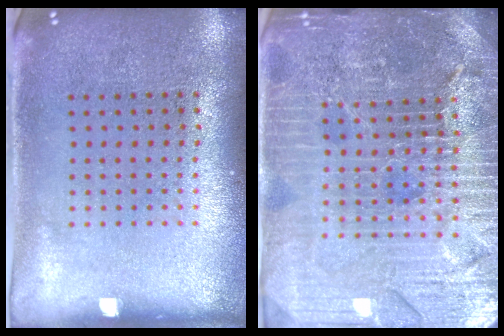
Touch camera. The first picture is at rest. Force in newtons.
{"total": 5.2, "press": 4.8, "slide": 2.1}